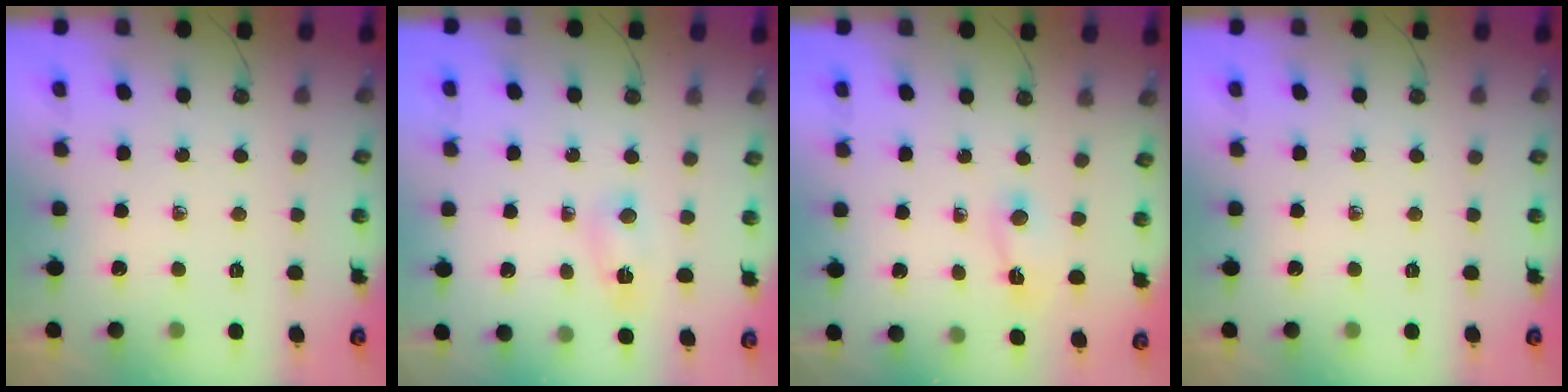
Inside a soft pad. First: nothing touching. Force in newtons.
{"total": 2.8, "press": 2.5, "slide": 1.4}
{"total": 1.5, "press": 1.4, "slide": 0.4}
{"total": 0.0}